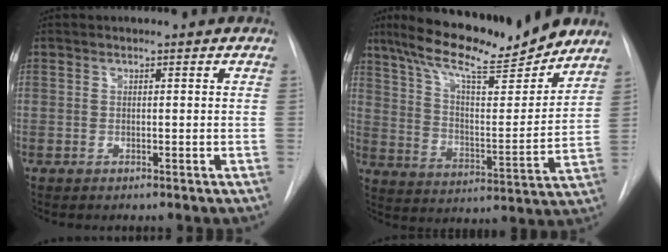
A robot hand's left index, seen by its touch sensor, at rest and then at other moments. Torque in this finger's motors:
{"motor_torque": [1.05, -1.09, 0.10, 0.06]}